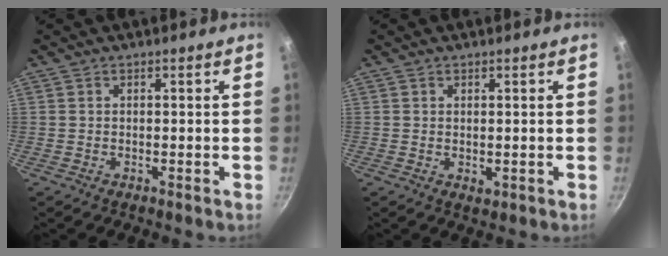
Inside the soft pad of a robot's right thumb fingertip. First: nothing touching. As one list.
[{"total": 1.0, "force": [0.3, 0.6, 0.8], "torque": [-0.011, -0.006, 0.004]}]